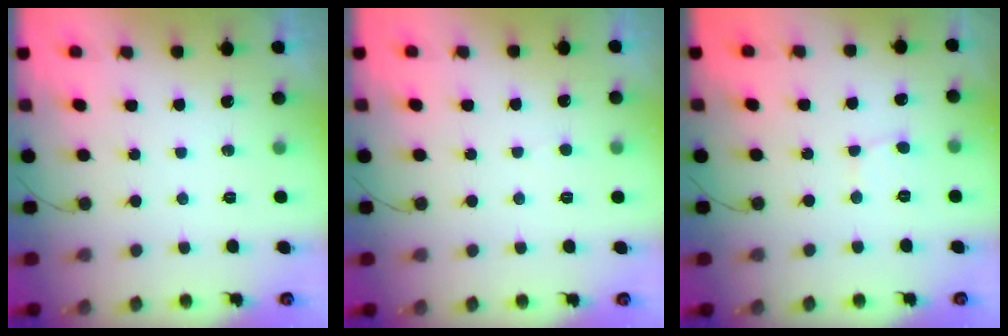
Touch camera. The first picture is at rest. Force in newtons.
{"total": 3.1, "press": 3.1, "slide": 0.3}
{"total": 2.1, "press": 2.1, "slide": 0.2}